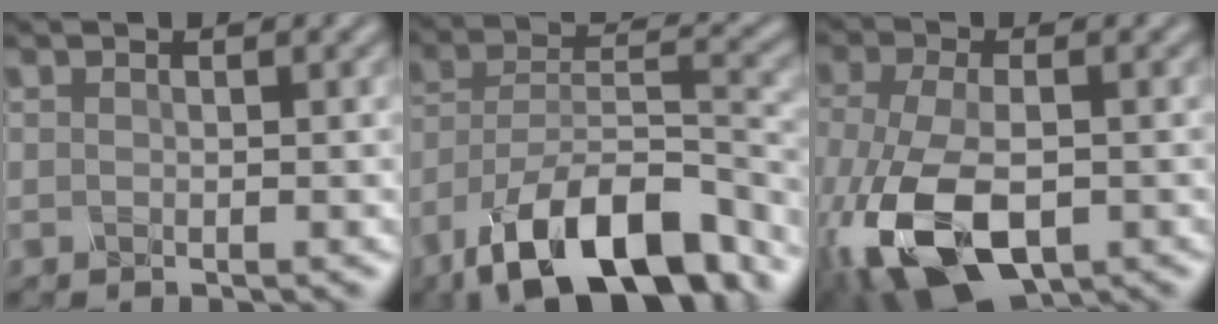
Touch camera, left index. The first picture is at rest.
{"total": 13.8, "force": [-9.7, 4.8, 8.6], "torque": [-0.141, 0.004, -0.182]}
{"total": 10.8, "force": [-4.7, 5.4, 8.1], "torque": [-0.195, -0.024, -0.087]}